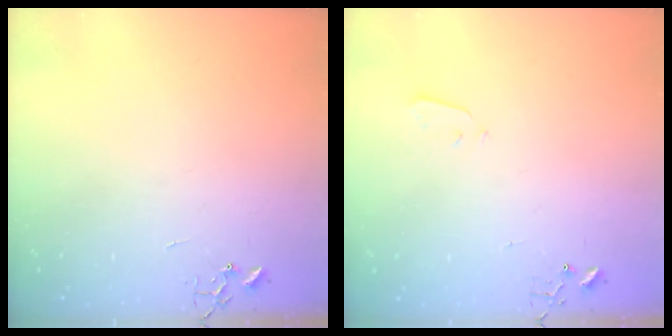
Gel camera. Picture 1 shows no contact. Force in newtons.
{"total": 2.1, "press": 2.1, "slide": 0.3}